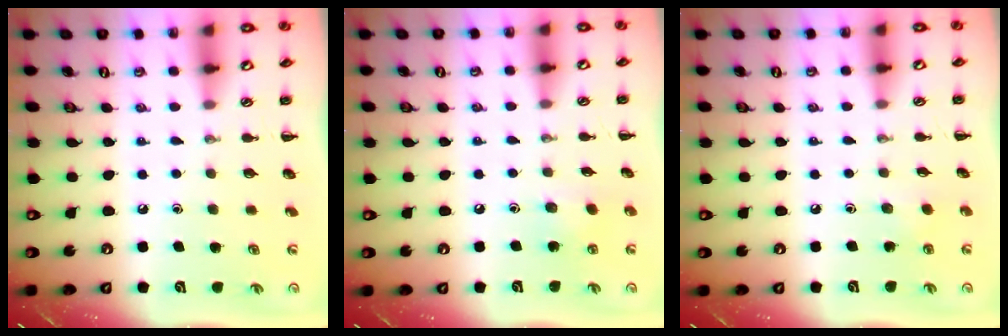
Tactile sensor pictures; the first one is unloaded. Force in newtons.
{"total": 5.0, "press": 4.9, "slide": 1.0}
{"total": 1.8, "press": 1.7, "slide": 0.6}